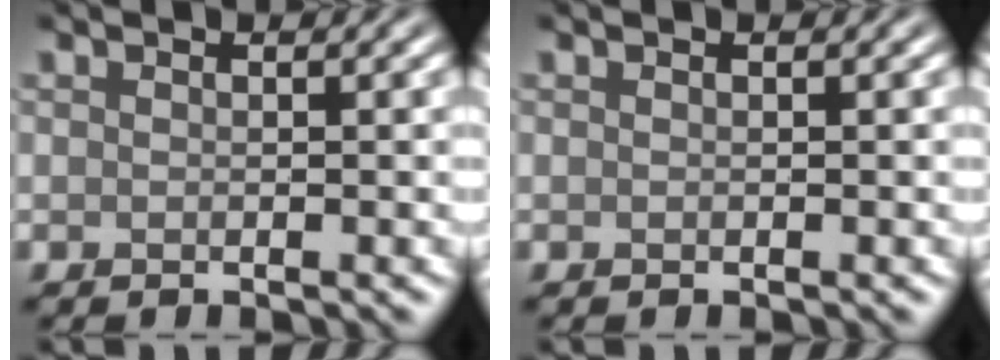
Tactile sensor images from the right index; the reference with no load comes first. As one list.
[{"total": 0.0}]